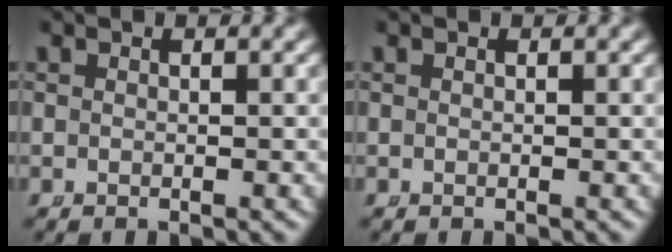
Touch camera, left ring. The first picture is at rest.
{"total": 0.0}